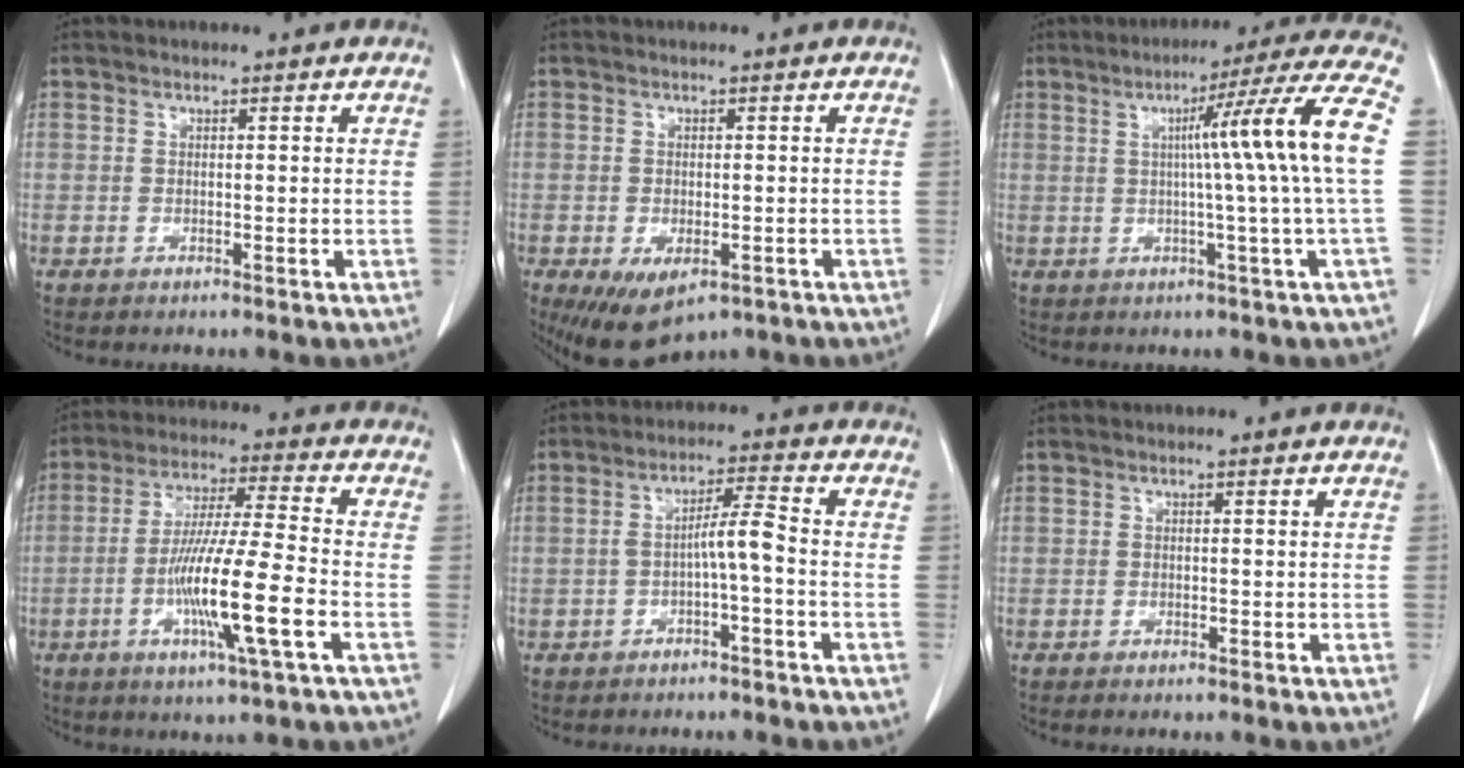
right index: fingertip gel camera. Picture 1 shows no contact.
{"total": 7.7, "force": [-4.2, 3.8, 5.3], "torque": [-0.087, -0.014, -0.054]}
{"total": 13.0, "force": [1.1, -2.7, 12.7], "torque": [-0.172, 0.012, 0.015]}
{"total": 13.2, "force": [-4.2, -0.4, 12.5], "torque": [-0.237, -0.014, -0.081]}
{"total": 4.5, "force": [-1.5, -0.1, 4.2], "torque": [-0.072, 0.016, -0.022]}
{"total": 1.1, "force": [-0.9, 0.1, 0.6], "torque": [-0.015, -0.002, -0.011]}